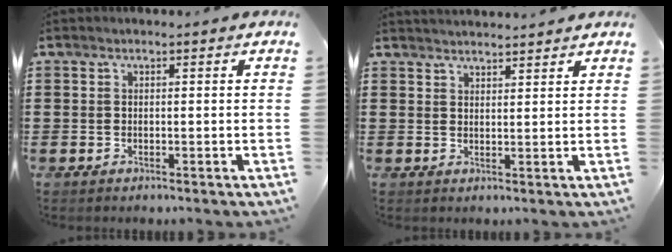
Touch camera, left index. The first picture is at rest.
{"total": 2.2, "force": [2.1, -0.1, -0.3], "torque": [-0.001, -0.003, 0.042]}